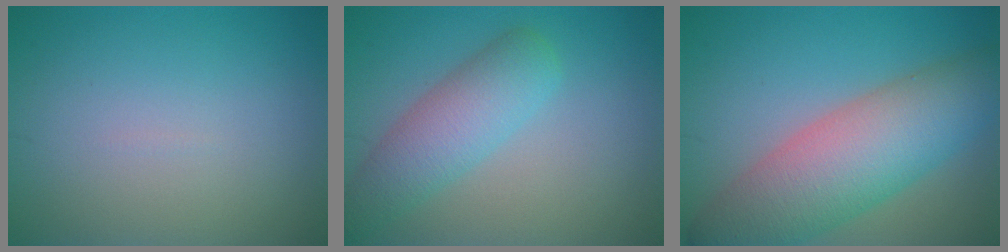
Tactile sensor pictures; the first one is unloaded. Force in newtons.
{"total": 5.8, "press": 5.8, "slide": 0.2}
{"total": 9.2, "press": 9.2, "slide": 0.3}